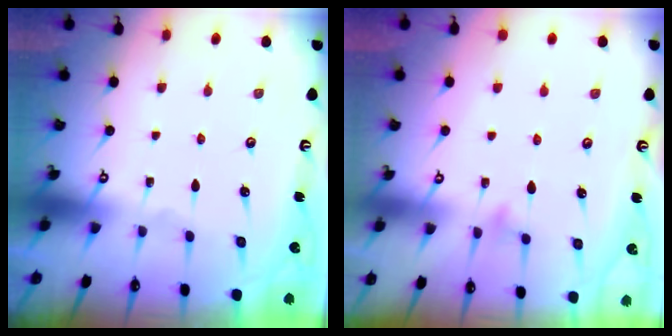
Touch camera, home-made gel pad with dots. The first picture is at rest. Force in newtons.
{"total": 4.9, "press": 4.9, "slide": 0.6}